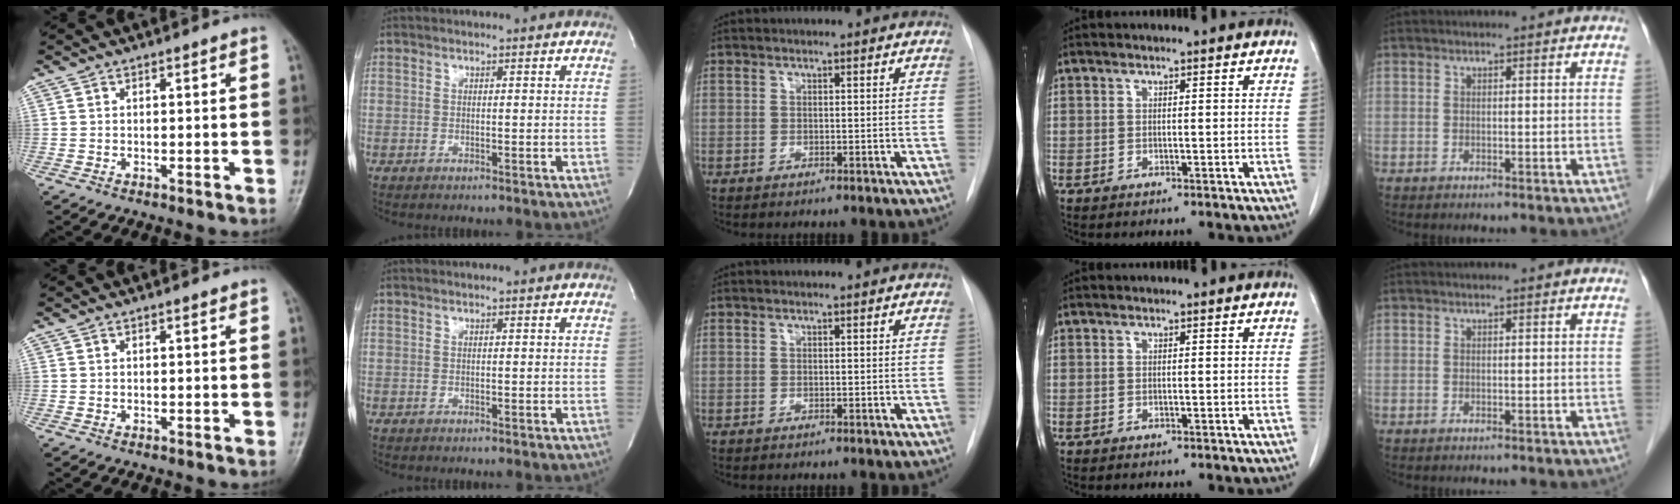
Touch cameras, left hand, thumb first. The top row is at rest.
{}